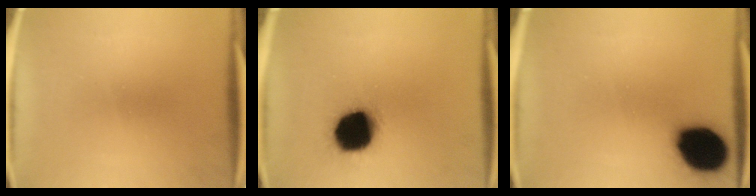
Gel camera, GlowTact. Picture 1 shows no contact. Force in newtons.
{"total": 17.1}
{"total": 16.4}